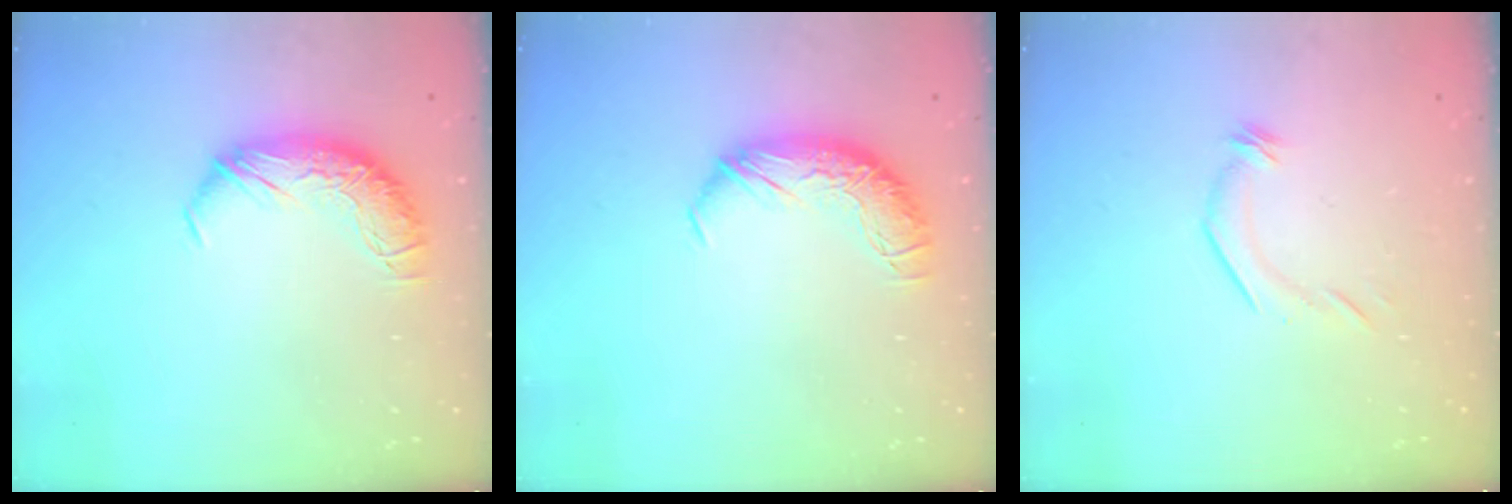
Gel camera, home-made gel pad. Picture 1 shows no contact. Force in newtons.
{"total": 0.0}
{"total": 5.3, "press": 5.2, "slide": 1.0}